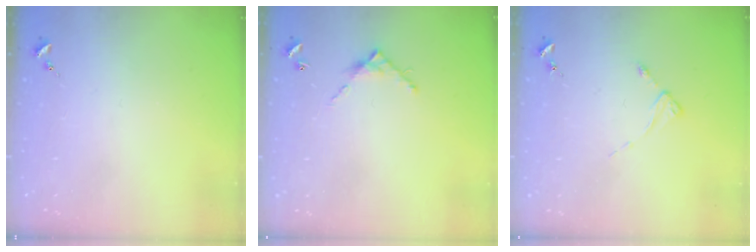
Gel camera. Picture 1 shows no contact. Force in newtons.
{"total": 7.0, "press": 7.0, "slide": 0.2}
{"total": 2.4, "press": 2.4, "slide": 0.3}